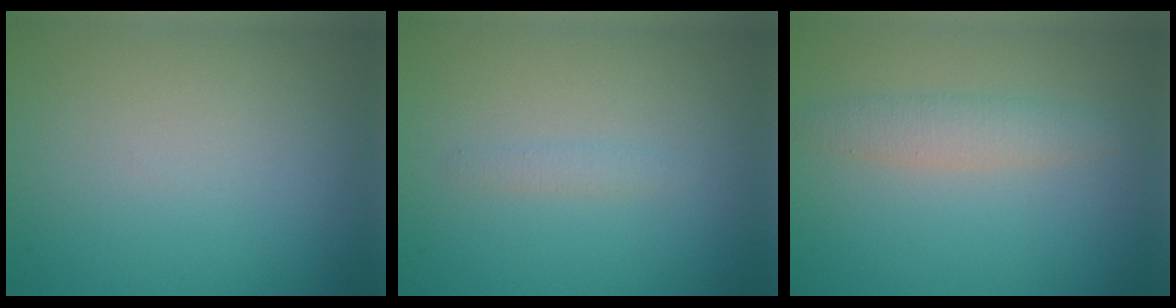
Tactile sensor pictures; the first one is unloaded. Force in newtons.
{"total": 0.9, "press": 0.9, "slide": 0.0}
{"total": 2.4, "press": 2.4, "slide": 0.1}